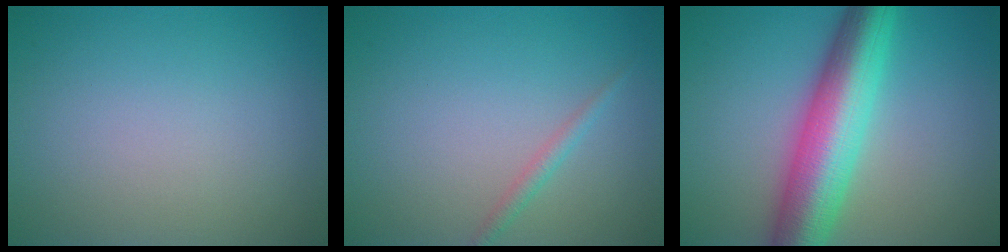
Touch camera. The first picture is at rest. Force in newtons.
{"total": 1.1, "press": 1.1, "slide": 0.1}
{"total": 9.5, "press": 9.5, "slide": 0.2}